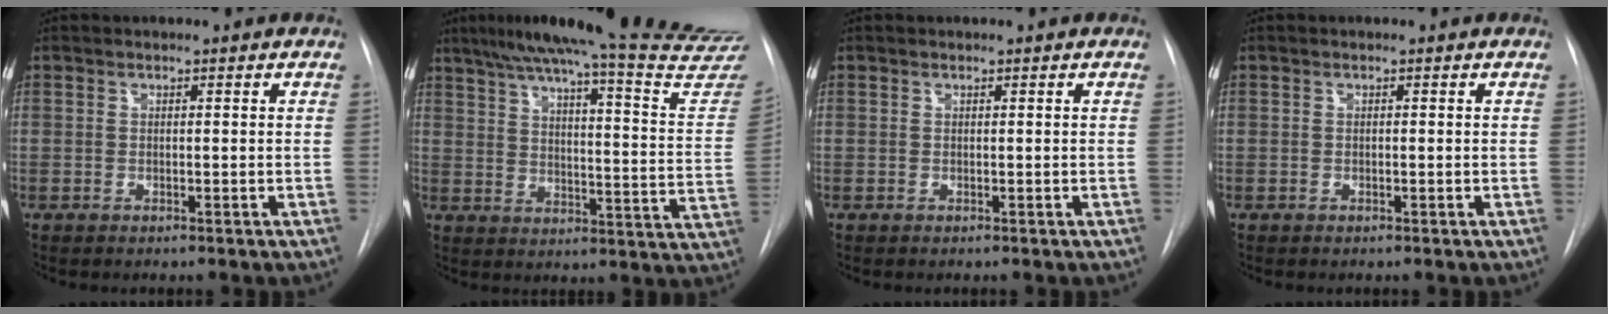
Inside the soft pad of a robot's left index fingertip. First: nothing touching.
{"total": 28.5, "force": [25.6, 0.8, 12.4], "torque": [-0.182, -0.090, 0.314]}
{"total": 0.0}
{"total": 0.0}